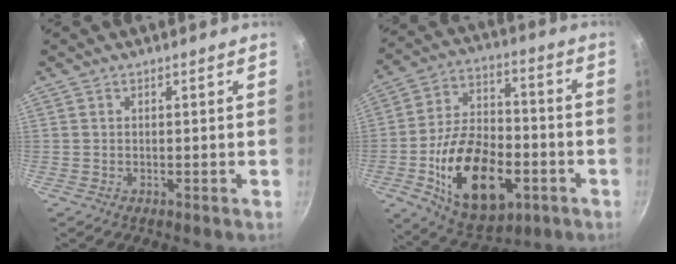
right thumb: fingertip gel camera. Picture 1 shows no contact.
{"total": 22.2, "force": [-6.9, 12.9, 16.7], "torque": [-0.262, 0.032, -0.104]}